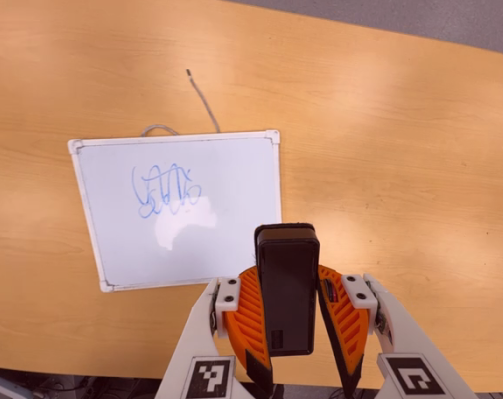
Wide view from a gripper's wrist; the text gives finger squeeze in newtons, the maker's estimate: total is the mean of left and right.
{"total": 8.8, "left": 7.9, "right": 9.6}